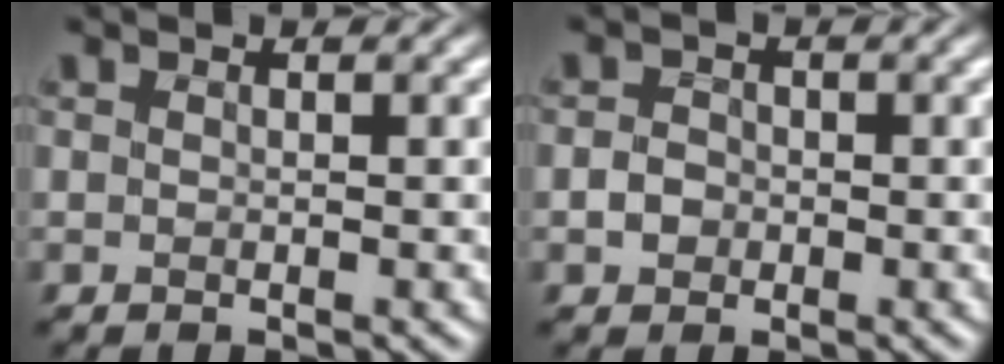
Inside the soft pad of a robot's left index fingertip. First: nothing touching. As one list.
[{"total": 1.3, "force": [-0.5, 1.1, 0.5], "torque": [-0.008, 0.004, -0.013]}]